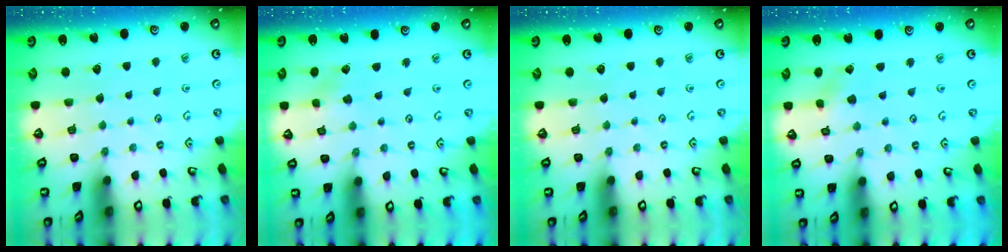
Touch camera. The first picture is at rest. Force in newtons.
{"total": 1.4, "press": 1.4, "slide": 0.1}
{"total": 0.0}
{"total": 1.5, "press": 1.5, "slide": 0.2}